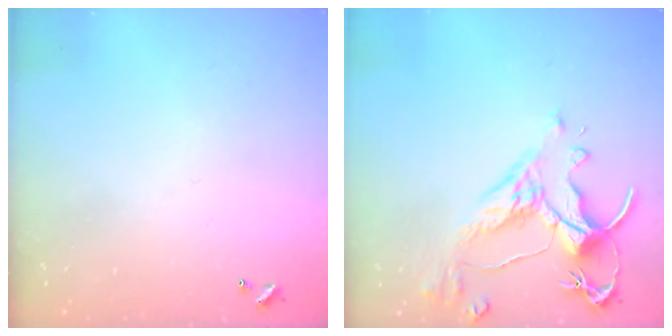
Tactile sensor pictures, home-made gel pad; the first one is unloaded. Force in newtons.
{"total": 6.2, "press": 6.0, "slide": 1.6}